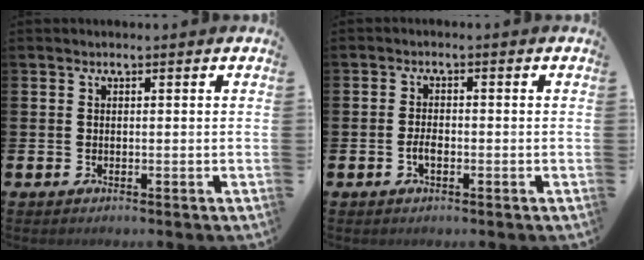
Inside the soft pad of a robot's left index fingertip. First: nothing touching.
{"total": 2.1, "force": [-0.7, 1.0, 1.7], "torque": [-0.031, 0.002, -0.014]}